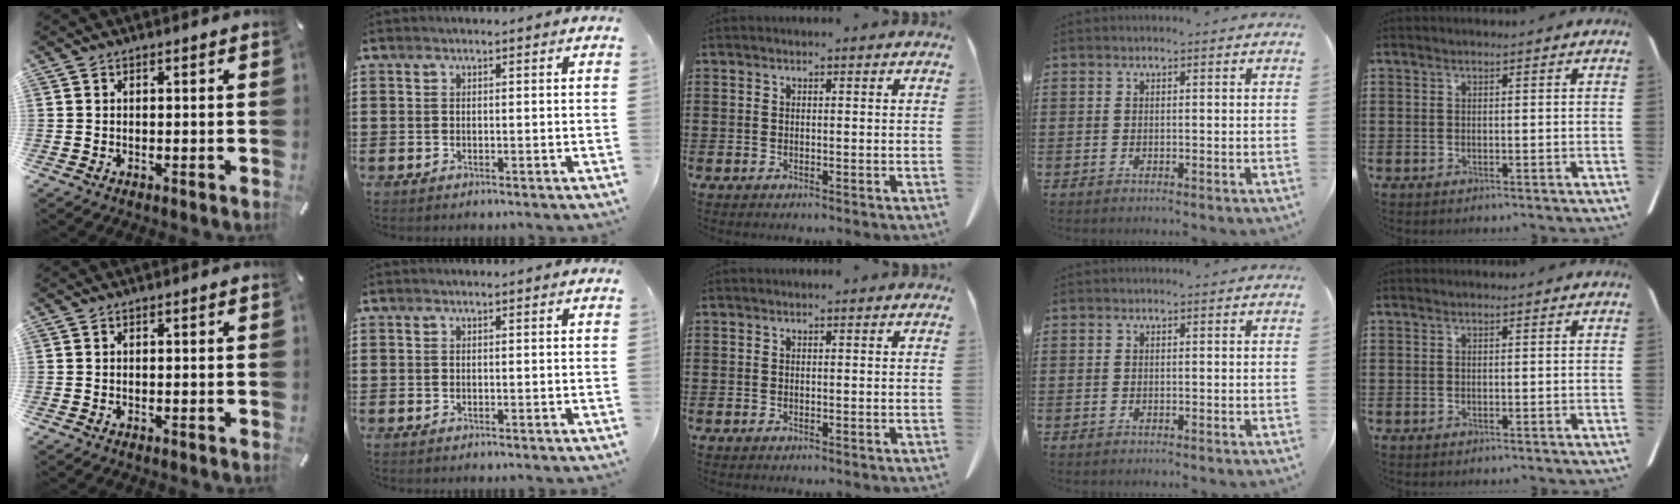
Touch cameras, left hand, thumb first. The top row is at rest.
{}